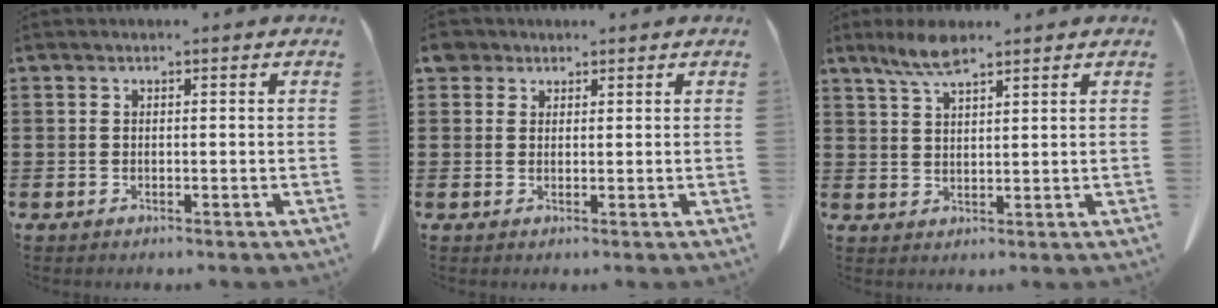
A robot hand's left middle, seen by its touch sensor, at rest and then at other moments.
{"total": 2.3, "force": [1.7, 1.4, 0.5], "torque": [-0.017, 0.009, 0.033]}
{"total": 4.8, "force": [3.4, 1.1, 3.2], "torque": [-0.071, -0.001, 0.061]}